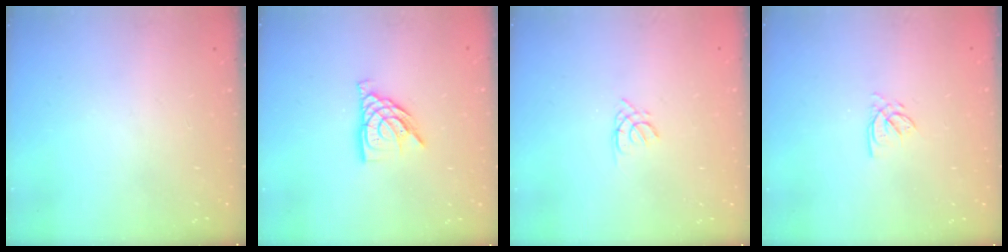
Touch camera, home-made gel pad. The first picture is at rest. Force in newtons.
{"total": 9.1, "press": 9.1, "slide": 0.8}
{"total": 1.7, "press": 1.7, "slide": 0.3}
{"total": 2.2, "press": 2.2, "slide": 0.3}